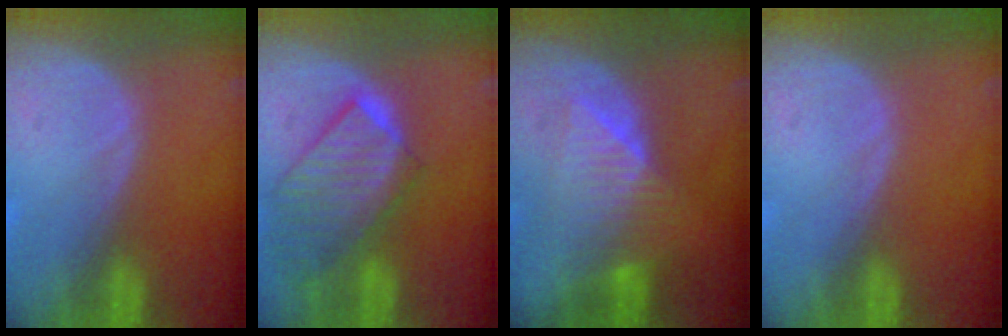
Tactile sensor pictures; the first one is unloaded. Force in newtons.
{"total": 9.8, "press": 8.6, "slide": 4.8}
{"total": 6.4, "press": 6.4, "slide": 0.3}
{"total": 0.0}